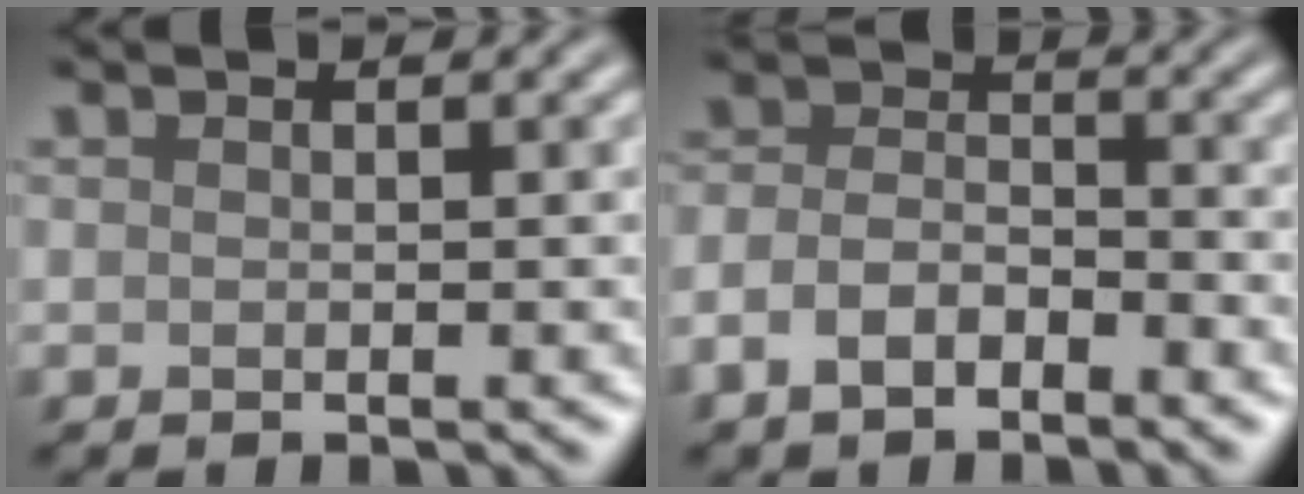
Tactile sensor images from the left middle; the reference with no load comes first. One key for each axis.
{"total": 3.6, "fx": -2.1, "fy": 2.0, "fz": 2.2, "tx": -0.041, "ty": 0.004, "tz": -0.049}